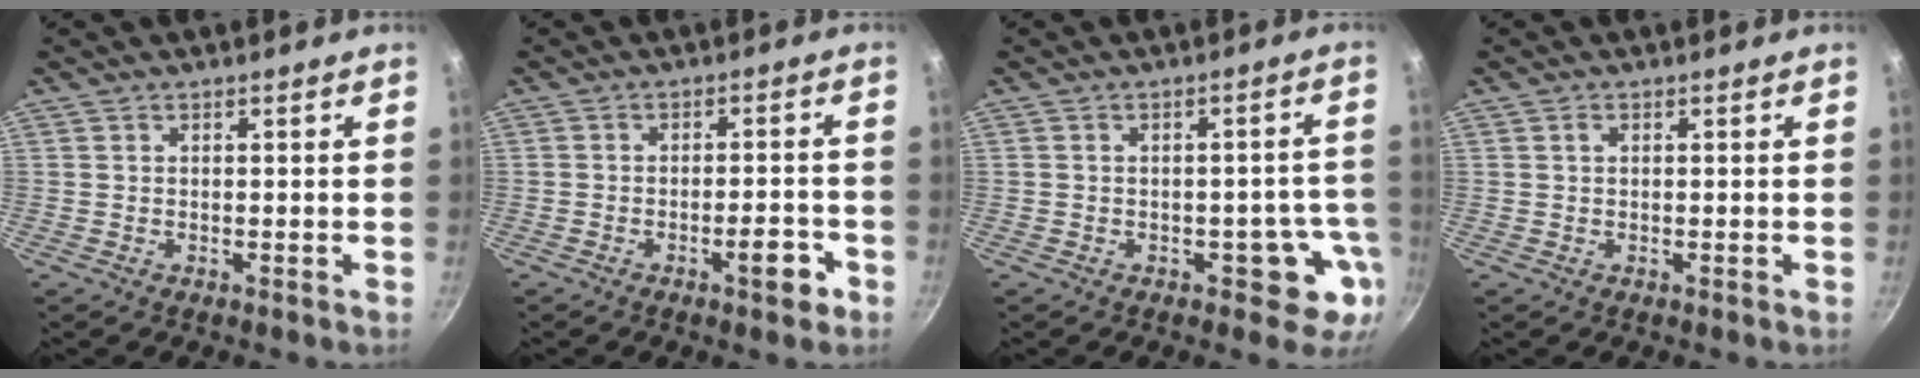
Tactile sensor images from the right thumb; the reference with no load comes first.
{"total": 5.3, "force": [-2.7, 1.8, 4.2], "torque": [-0.039, 0.027, -0.034]}
{"total": 7.0, "force": [-2.7, 4.3, 4.9], "torque": [-0.004, 0.031, -0.027]}
{"total": 1.0, "force": [0.3, 0.6, 0.6], "torque": [-0.012, 0.005, 0.004]}